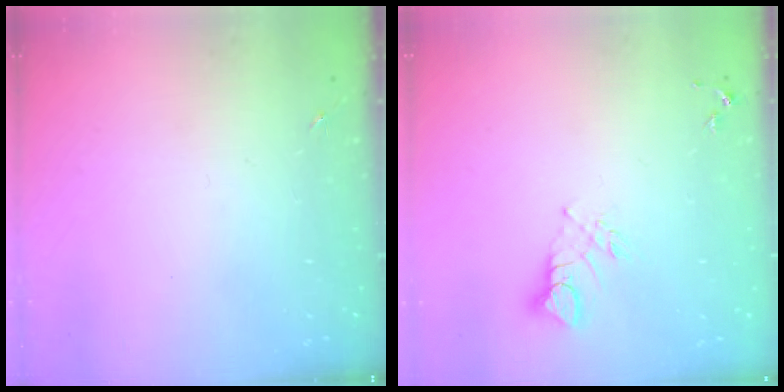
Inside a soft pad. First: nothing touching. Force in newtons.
{"total": 5.3, "press": 5.2, "slide": 0.4}